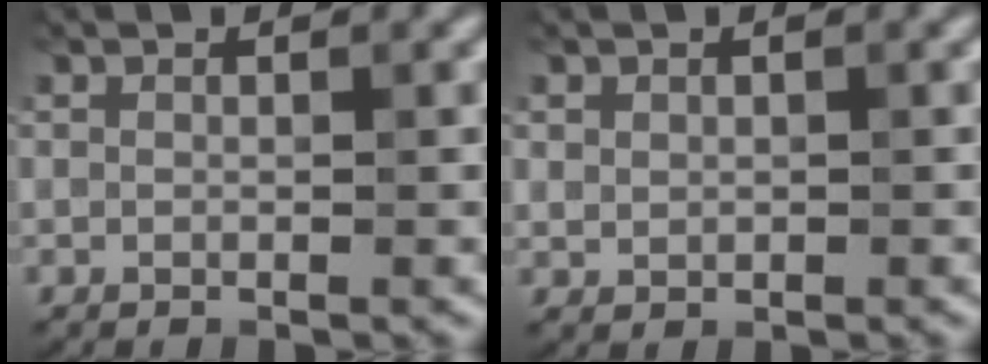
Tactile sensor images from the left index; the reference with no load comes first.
{"total": 0.9, "force": [0.4, 0.8, 0.3], "torque": [-0.005, -0.004, 0.010]}